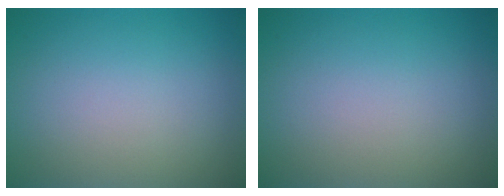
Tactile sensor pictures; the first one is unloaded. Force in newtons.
{"total": 0.0}